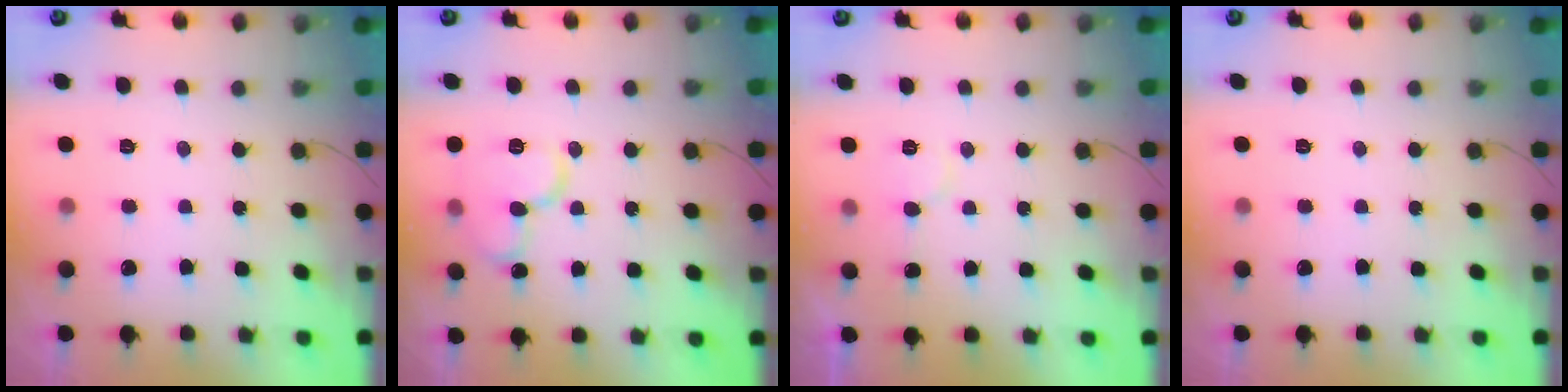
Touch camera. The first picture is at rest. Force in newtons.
{"total": 11.6, "press": 11.5, "slide": 1.5}
{"total": 6.6, "press": 6.6, "slide": 0.4}
{"total": 0.0}